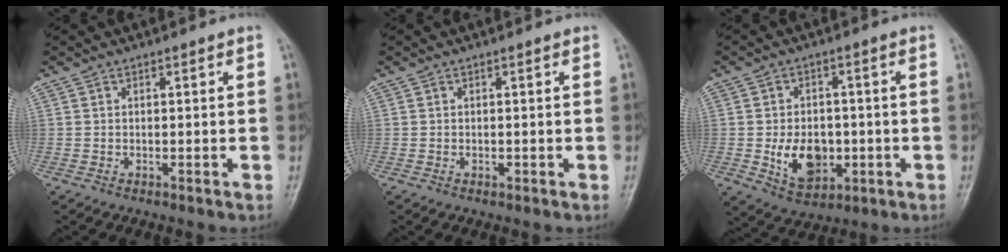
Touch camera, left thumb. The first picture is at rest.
{"total": 0.5, "force": [0.0, 0.3, 0.4], "torque": [-0.004, 0.000, 0.000]}
{"total": 9.3, "force": [-1.6, 6.7, 6.2], "torque": [-0.073, -0.001, -0.015]}